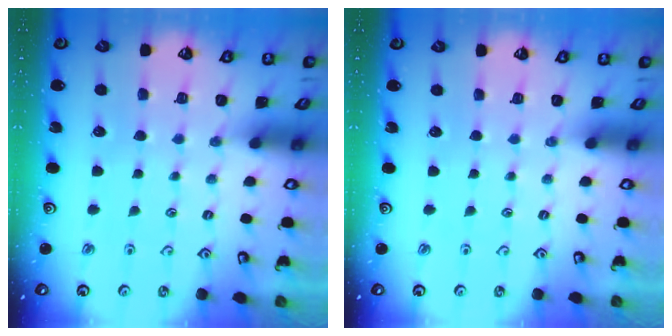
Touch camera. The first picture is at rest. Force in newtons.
{"total": 0.0}